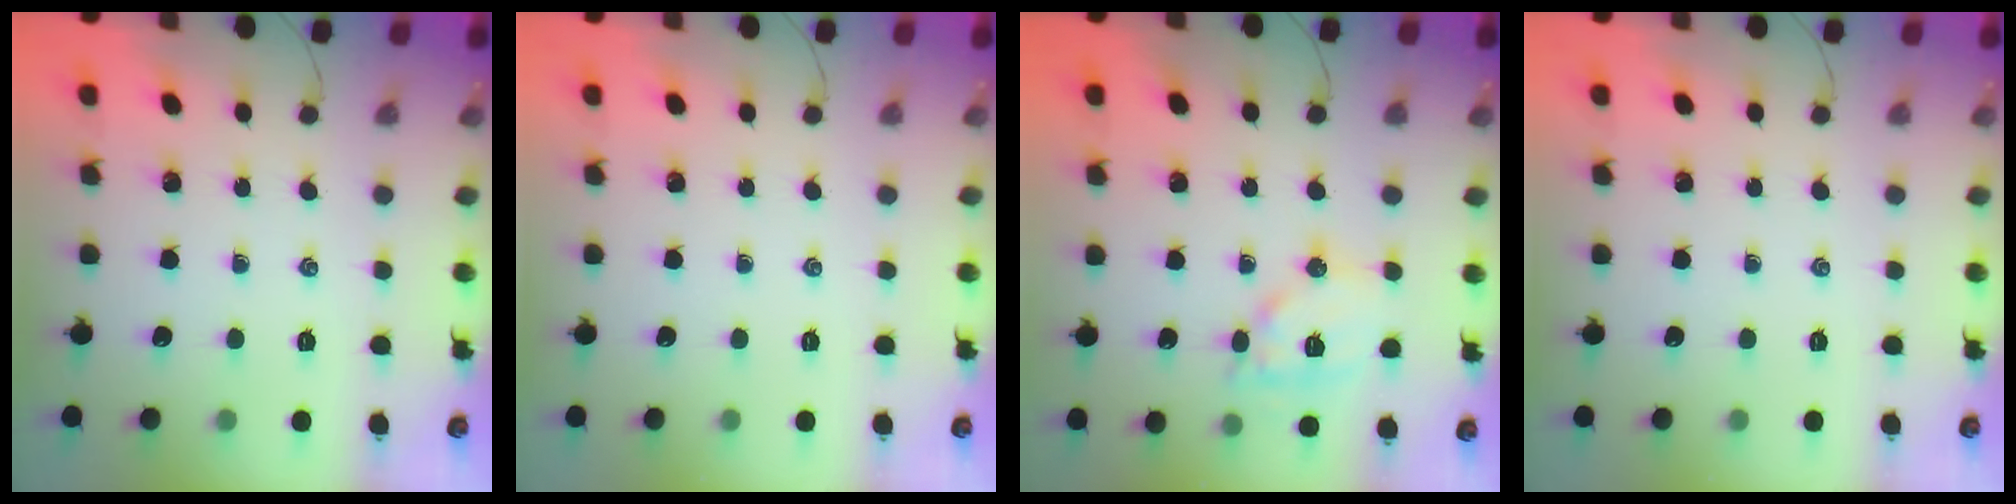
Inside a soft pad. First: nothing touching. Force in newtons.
{"total": 0.0}
{"total": 11.3, "press": 11.3, "slide": 0.9}
{"total": 0.0}